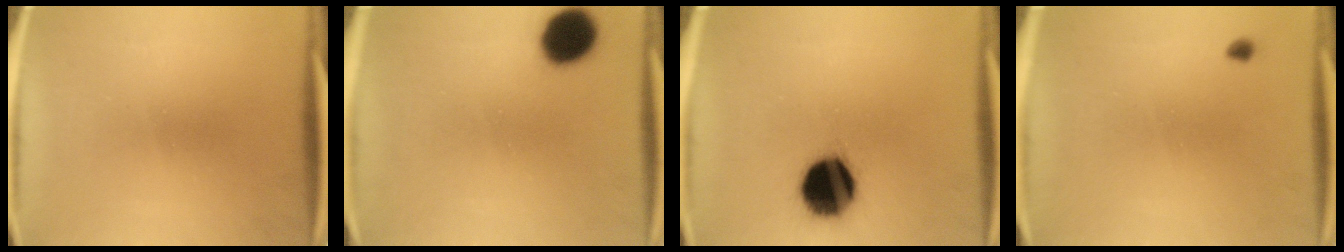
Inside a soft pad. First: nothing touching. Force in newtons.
{"total": 10.8}
{"total": 17.8}
{"total": 0.8}